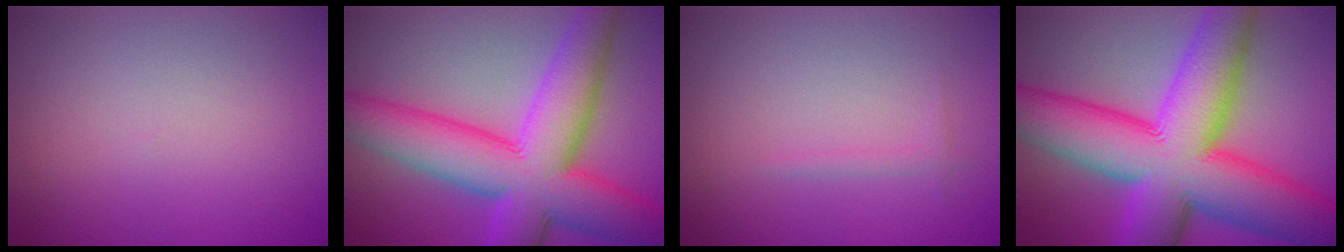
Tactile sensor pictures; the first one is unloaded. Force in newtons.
{"total": 12.0, "press": 12.0, "slide": 0.4}
{"total": 0.6, "press": 0.6, "slide": 0.1}
{"total": 16.0, "press": 16.0, "slide": 0.3}